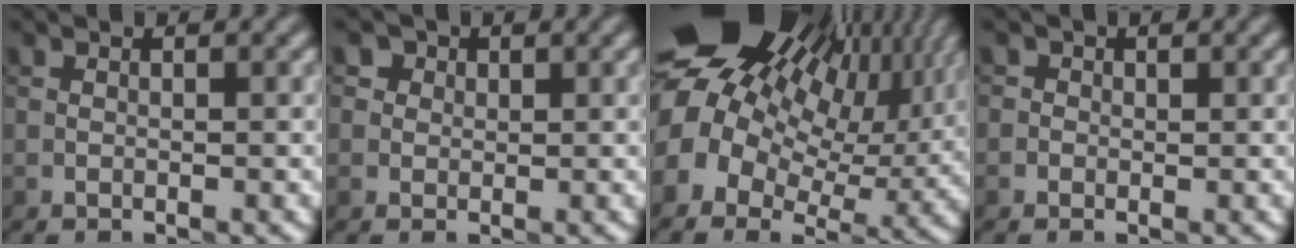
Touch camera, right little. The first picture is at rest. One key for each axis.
{"total": 3.3, "fx": 1.9, "fy": 2.4, "fz": 1.2, "tx": -0.015, "ty": 0.008, "tz": 0.018}
{"total": 18.8, "fx": 5.3, "fy": 12.7, "fz": 12.8, "tx": -0.230, "ty": 0.006, "tz": 0.096}
{"total": 1.5, "fx": 0.6, "fy": 1.2, "fz": 0.5, "tx": 0.007, "ty": 0.006, "tz": -0.008}